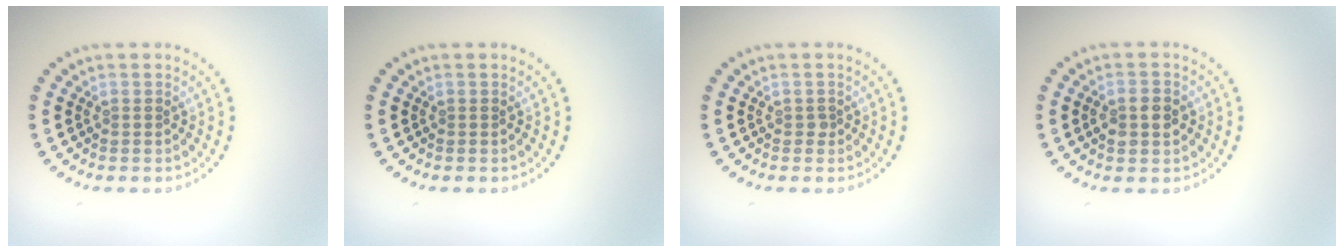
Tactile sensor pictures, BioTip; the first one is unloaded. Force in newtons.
{"total": 0.0}
{"total": 0.6, "press": 0.4, "slide": 0.4}
{"total": 2.8, "press": 2.8, "slide": 0.1}